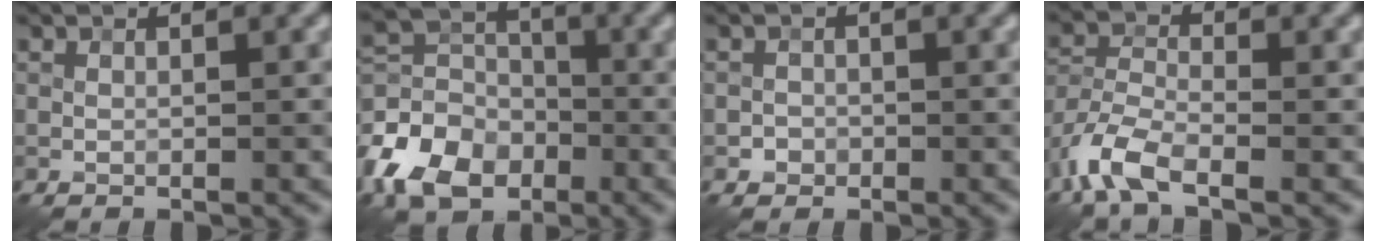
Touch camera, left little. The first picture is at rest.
{"total": 7.8, "force": [-3.7, 5.4, 4.2], "torque": [-0.093, 0.005, -0.086]}
{"total": 1.0, "force": [-0.5, 0.9, 0.0], "torque": [0.007, 0.003, -0.009]}
{"total": 5.7, "force": [-3.6, 2.3, 3.8], "torque": [-0.087, -0.005, -0.085]}